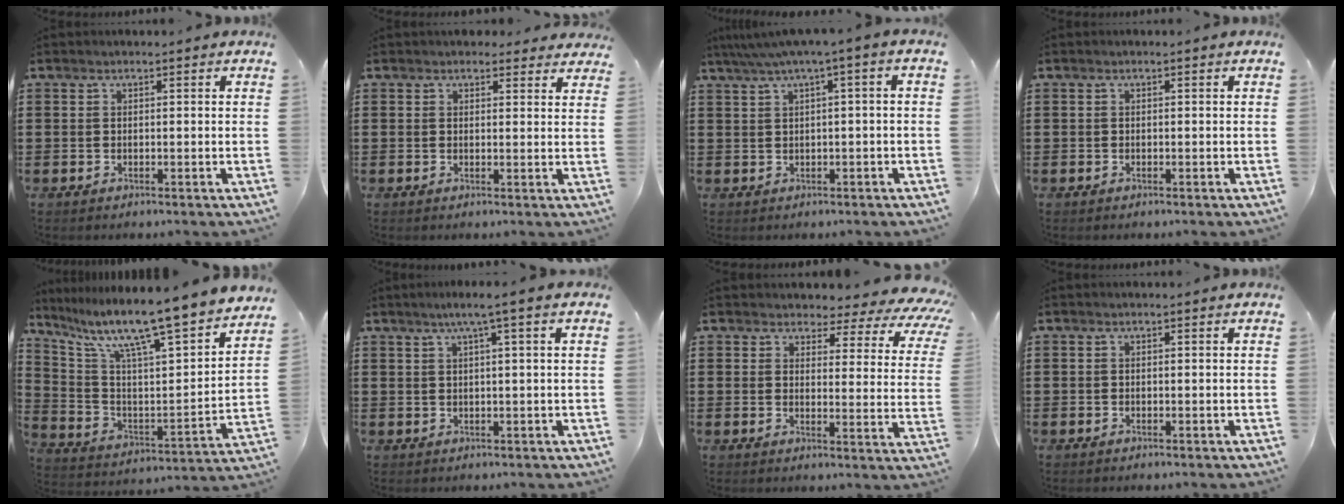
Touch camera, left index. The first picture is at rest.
{"total": 2.1, "force": [1.8, 1.0, 0.1], "torque": [0.000, -0.002, 0.033]}
{"total": 3.0, "force": [-0.1, -0.1, 3.0], "torque": [-0.053, -0.006, -0.005]}
{"total": 0.0}
{"total": 11.4, "force": [9.8, -0.1, 5.8], "torque": [-0.137, -0.081, 0.153]}
{"total": 2.8, "force": [1.2, -0.4, 2.5], "torque": [-0.047, -0.002, 0.017]}
{"total": 3.4, "force": [2.9, 1.3, 1.3], "torque": [-0.037, -0.017, 0.043]}
{"total": 0.0}